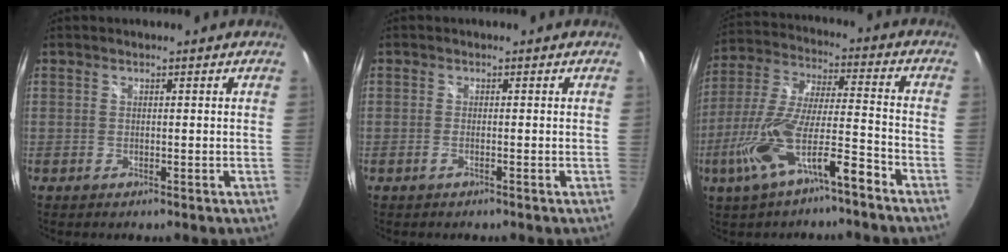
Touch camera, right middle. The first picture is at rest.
{"total": 0.8, "force": [-0.6, 0.1, 0.5], "torque": [-0.011, 0.000, -0.013]}
{"total": 15.1, "force": [-8.8, 3.1, 11.9], "torque": [-0.247, -0.013, -0.162]}